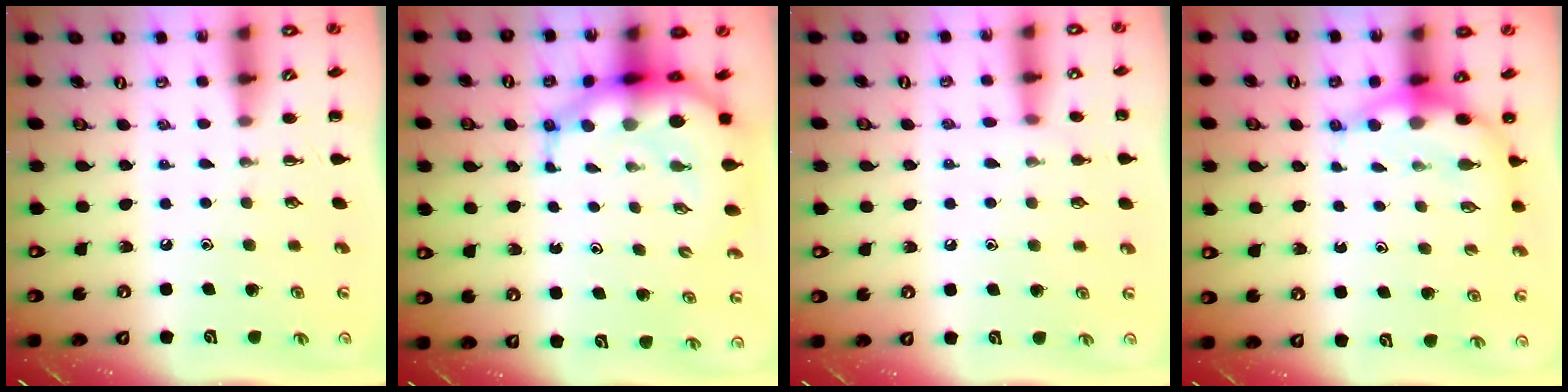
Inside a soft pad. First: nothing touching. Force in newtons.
{"total": 10.6, "press": 10.1, "slide": 3.1}
{"total": 7.2, "press": 6.7, "slide": 2.7}
{"total": 6.7, "press": 6.5, "slide": 1.9}